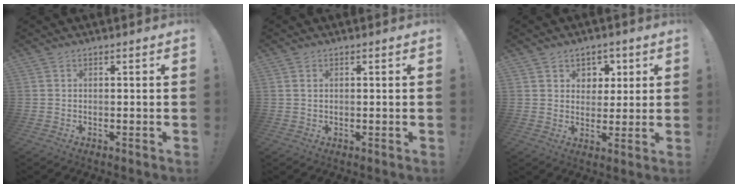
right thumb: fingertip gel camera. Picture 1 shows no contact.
{"total": 0.9, "force": [0.4, 0.6, 0.5], "torque": [-0.012, 0.004, 0.008]}
{"total": 6.3, "force": [2.8, 5.5, 1.1], "torque": [-0.013, -0.020, 0.055]}